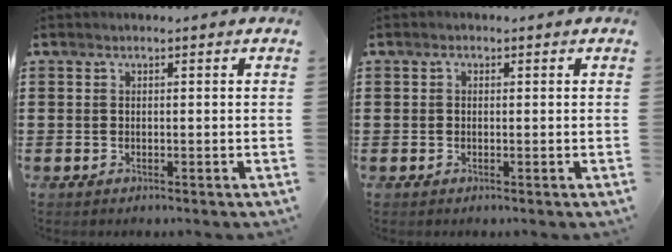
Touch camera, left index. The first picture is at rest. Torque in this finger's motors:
{"motor_torque": [2.14, 0.00, 0.01, -0.01]}